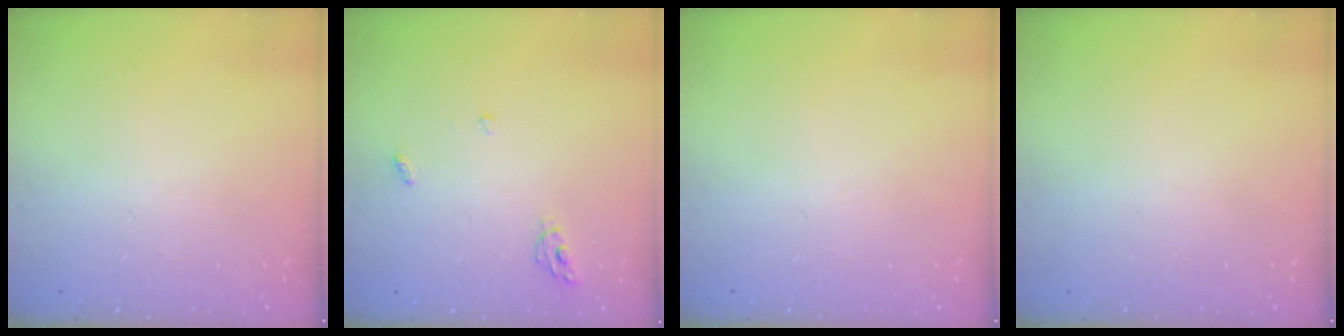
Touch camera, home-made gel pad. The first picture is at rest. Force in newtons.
{"total": 4.9, "press": 4.9, "slide": 0.4}
{"total": 0.0}
{"total": 0.0}